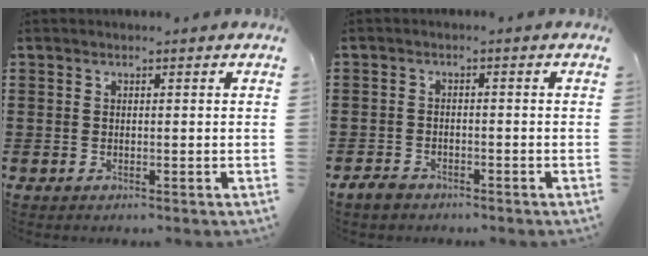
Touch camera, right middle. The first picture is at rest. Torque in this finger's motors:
{"motor_torque": [2.13, 0.01, 0.14, 0.04]}